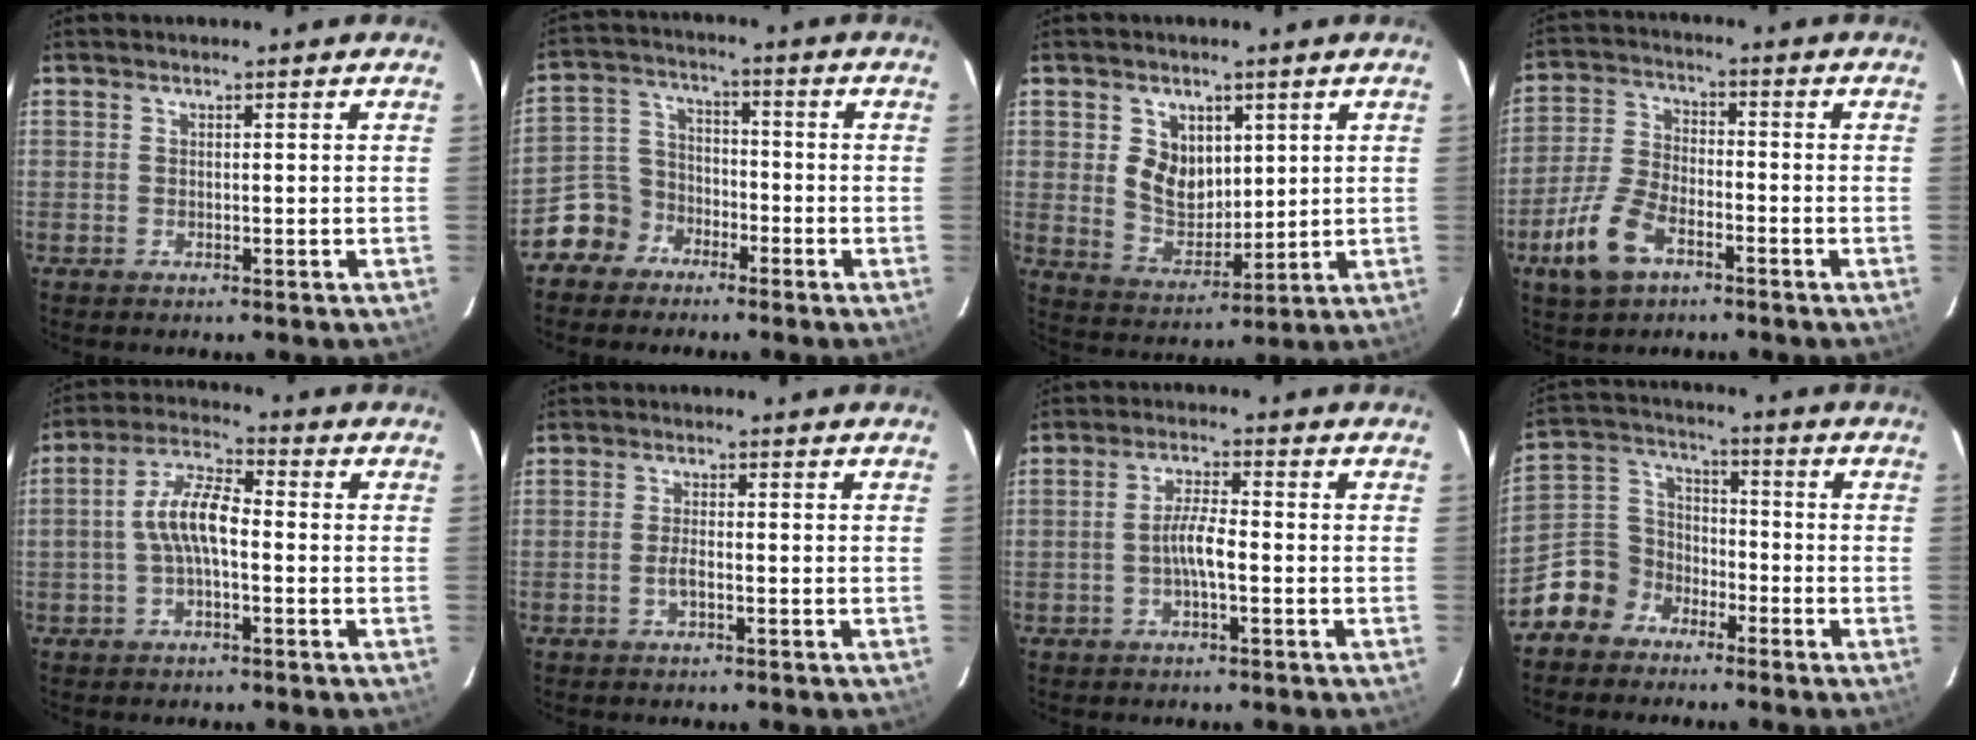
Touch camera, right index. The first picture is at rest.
{"total": 7.7, "force": [-5.1, 5.7, 0.6], "torque": [-0.024, 0.034, -0.103]}
{"total": 8.5, "force": [2.5, 6.4, 4.9], "torque": [-0.091, 0.004, 0.062]}
{"total": 10.5, "force": [-5.8, 5.3, 7.0], "torque": [-0.159, 0.001, -0.111]}
{"total": 7.7, "force": [-1.3, 2.8, 7.0], "torque": [-0.147, 0.019, -0.026]}
{"total": 2.0, "force": [-1.0, 0.4, 1.6], "torque": [-0.035, 0.000, -0.019]}
{"total": 4.4, "force": [-1.3, 0.7, 4.1], "torque": [-0.082, 0.006, -0.025]}
{"total": 9.1, "force": [-6.0, 6.8, 1.2], "torque": [-0.042, 0.045, -0.124]}